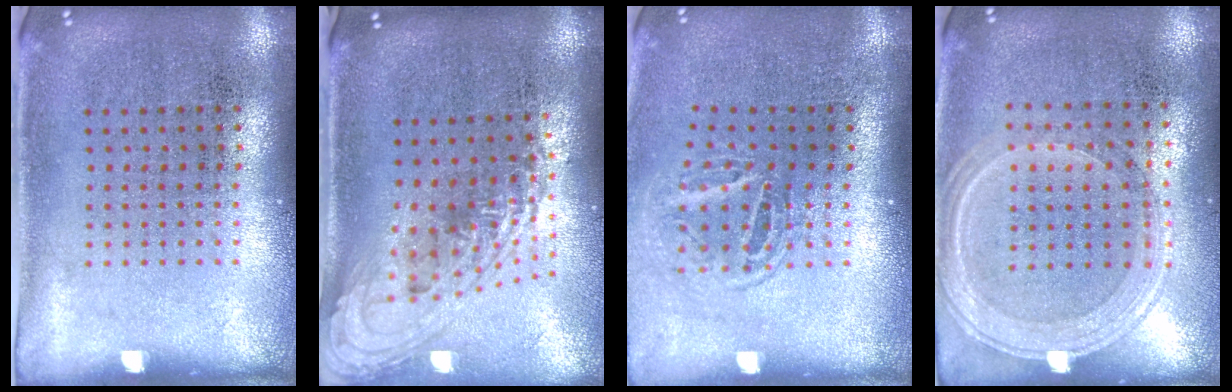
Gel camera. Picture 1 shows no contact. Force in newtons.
{"total": 1.9, "press": 1.5, "slide": 1.2}
{"total": 1.6, "press": 1.0, "slide": 1.2}
{"total": 1.2, "press": 1.1, "slide": 0.2}